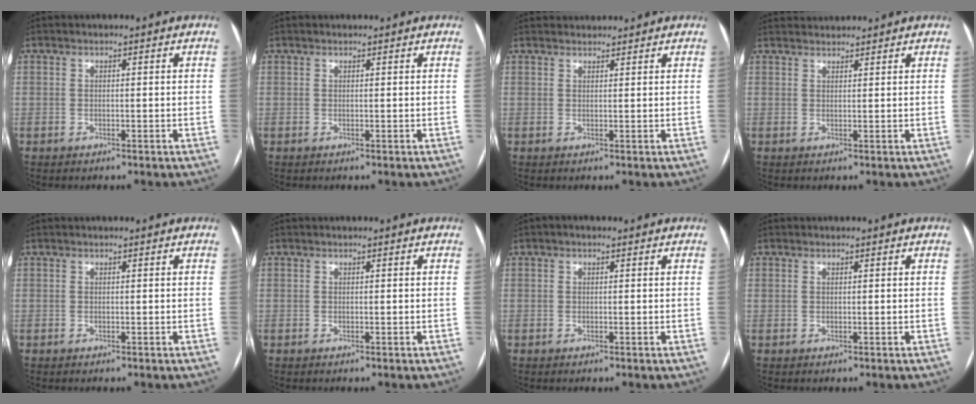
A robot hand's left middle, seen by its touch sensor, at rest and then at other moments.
{"total": 1.0, "force": [1.0, 0.2, 0.3], "torque": [-0.007, 0.019, 0.018]}
{"total": 3.4, "force": [3.3, 0.7, 0.3], "torque": [-0.005, 0.032, 0.051]}
{"total": 3.3, "force": [3.3, 0.3, 0.2], "torque": [-0.006, 0.029, 0.058]}
{"total": 0.0}
{"total": 3.7, "force": [-1.8, -2.8, -1.5], "torque": [0.046, -0.019, -0.034]}
{"total": 0.6, "force": [0.3, 0.3, 0.4], "torque": [-0.009, 0.006, 0.000]}
{"total": 3.4, "force": [-1.7, -2.7, -1.3], "torque": [0.040, -0.017, -0.032]}